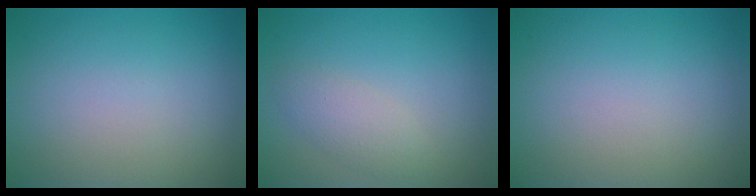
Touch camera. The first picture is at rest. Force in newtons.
{"total": 2.2, "press": 2.2, "slide": 0.0}
{"total": 0.0}